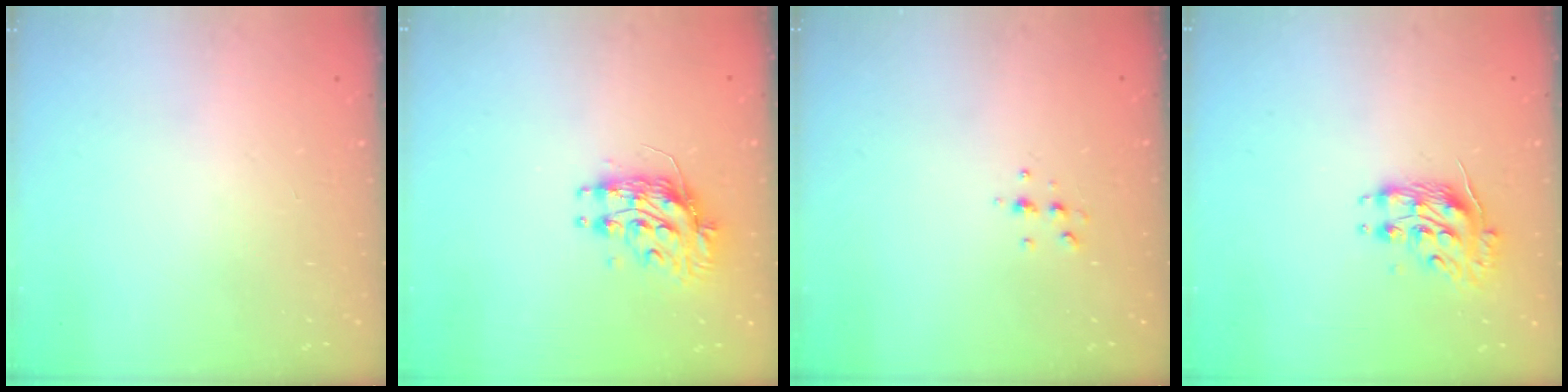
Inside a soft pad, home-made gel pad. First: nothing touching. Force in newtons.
{"total": 9.2, "press": 9.2, "slide": 0.7}
{"total": 4.7, "press": 4.6, "slide": 1.0}
{"total": 10.2, "press": 10.2, "slide": 0.6}